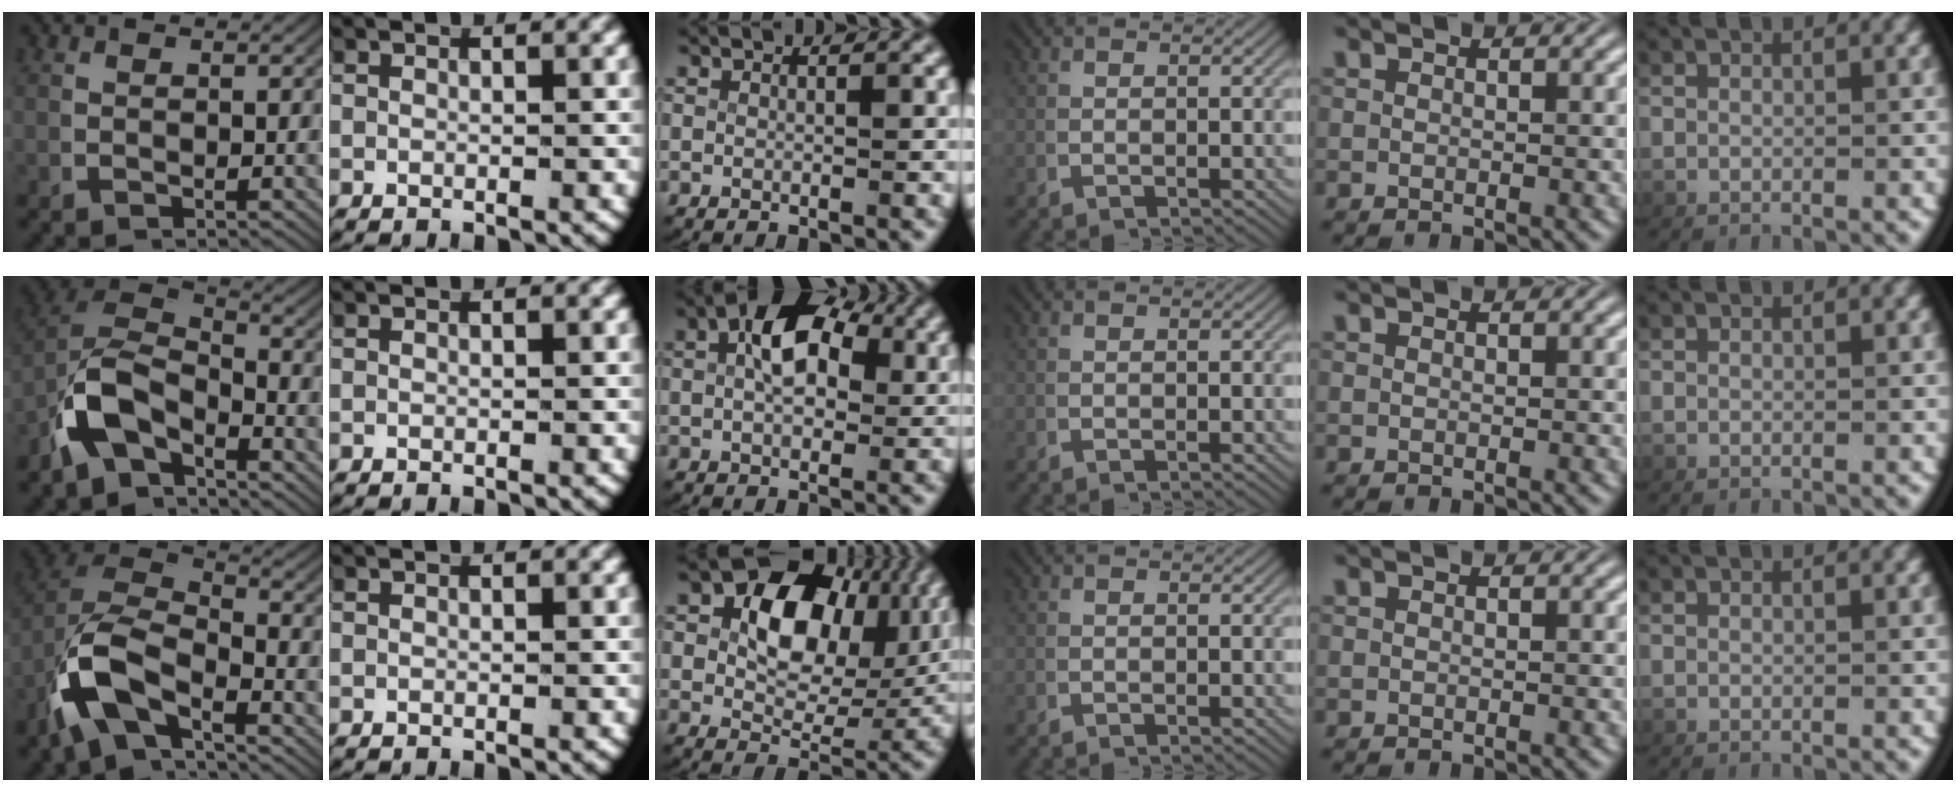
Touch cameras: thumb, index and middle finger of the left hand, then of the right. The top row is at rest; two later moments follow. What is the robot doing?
{"motion": "lift_and_place", "object": "fork"}